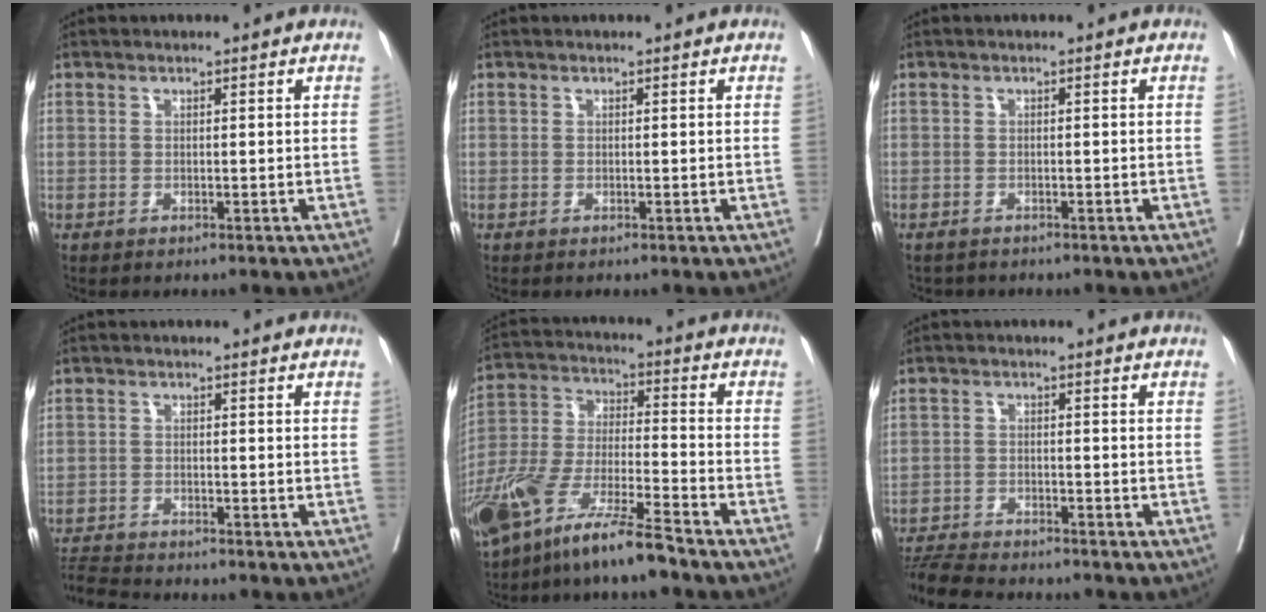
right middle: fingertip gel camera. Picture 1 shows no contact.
{"total": 0.0}
{"total": 1.4, "force": [-1.3, 0.6, -0.1], "torque": [-0.009, -0.003, -0.020]}
{"total": 4.3, "force": [-4.1, -0.9, 0.4], "torque": [-0.003, -0.017, -0.077]}
{"total": 14.9, "force": [-10.7, 1.9, 10.2], "torque": [-0.213, -0.022, -0.204]}
{"total": 7.9, "force": [-7.5, 0.2, 2.5], "torque": [-0.040, -0.014, -0.126]}